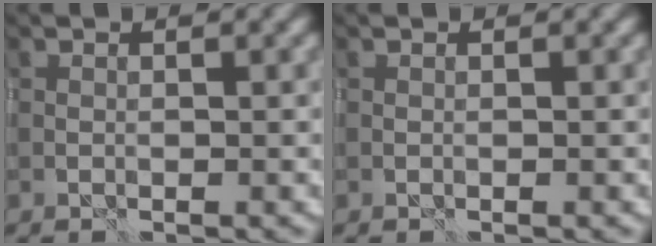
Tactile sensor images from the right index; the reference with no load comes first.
{"total": 0.0}